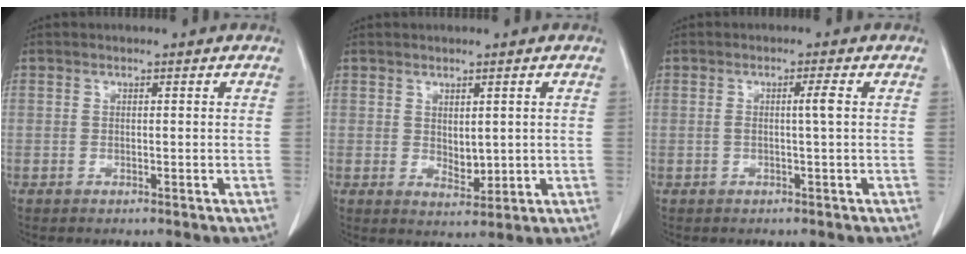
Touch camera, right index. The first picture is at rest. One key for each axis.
{"total": 3.4, "fx": 0.5, "fy": 1.8, "fz": 2.8, "tx": -0.045, "ty": -0.007, "tz": 0.019}
{"total": 2.1, "fx": 0.2, "fy": -0.6, "fz": 2.0, "tx": -0.035, "ty": -0.001, "tz": 0.003}